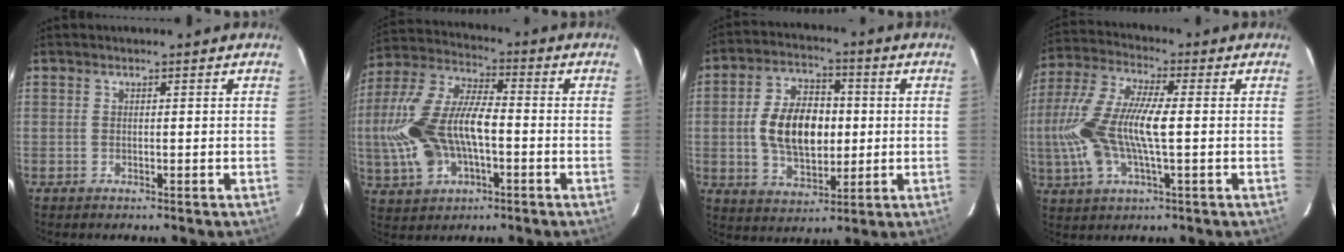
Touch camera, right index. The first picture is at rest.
{"total": 17.7, "force": [-2.8, 9.3, 14.8], "torque": [-0.326, 0.008, -0.047]}
{"total": 13.2, "force": [-0.1, 7.9, 10.6], "torque": [-0.201, 0.017, 0.006]}
{"total": 16.0, "force": [-1.4, 5.0, 15.1], "torque": [-0.314, 0.001, -0.029]}